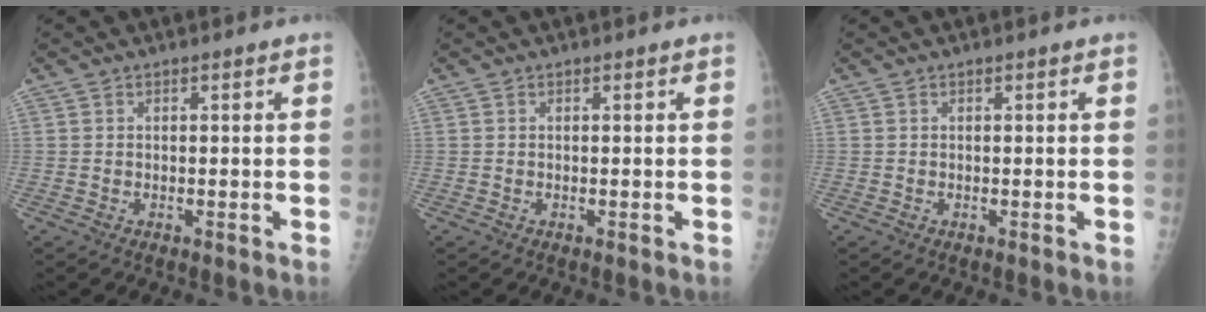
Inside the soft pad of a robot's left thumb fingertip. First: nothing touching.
{"total": 0.0}
{"total": 0.0}